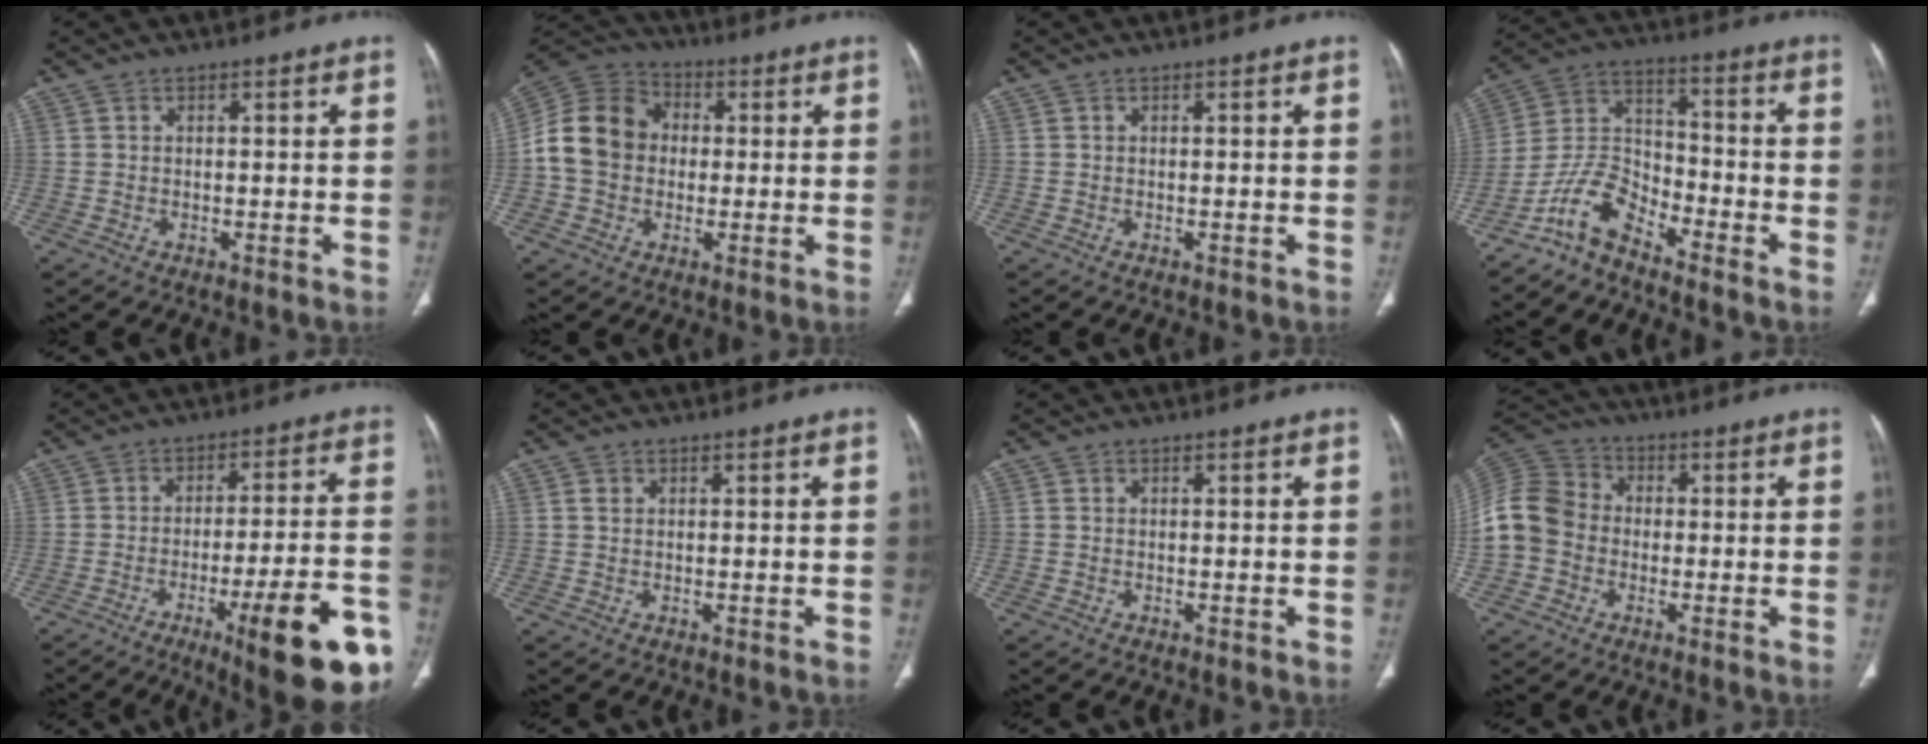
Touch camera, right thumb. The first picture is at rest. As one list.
[{"total": 12.9, "force": [0.1, 10.8, 6.9], "torque": [-0.117, 0.033, -0.008]}, {"total": 0.0}, {"total": 8.8, "force": [-7.3, 3.3, 3.7], "torque": [-0.074, 0.074, -0.154]}, {"total": 20.1, "force": [-9.7, 3.8, 17.2], "torque": [-0.186, 0.044, -0.131]}, {"total": 0.9, "force": [0.3, 0.7, 0.4], "torque": [-0.004, 0.001, 0.005]}, {"total": 0.0}, {"total": 10.9, "force": [-1.8, 9.4, 5.3], "torque": [-0.103, 0.034, -0.044]}]